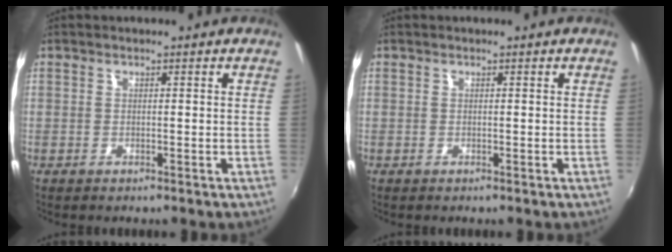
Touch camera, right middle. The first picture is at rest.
{"total": 0.0}